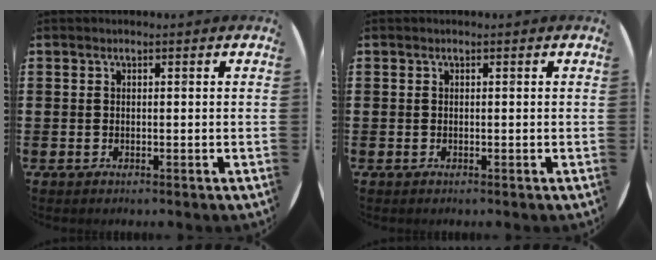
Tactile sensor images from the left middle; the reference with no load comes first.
{"total": 0.0}